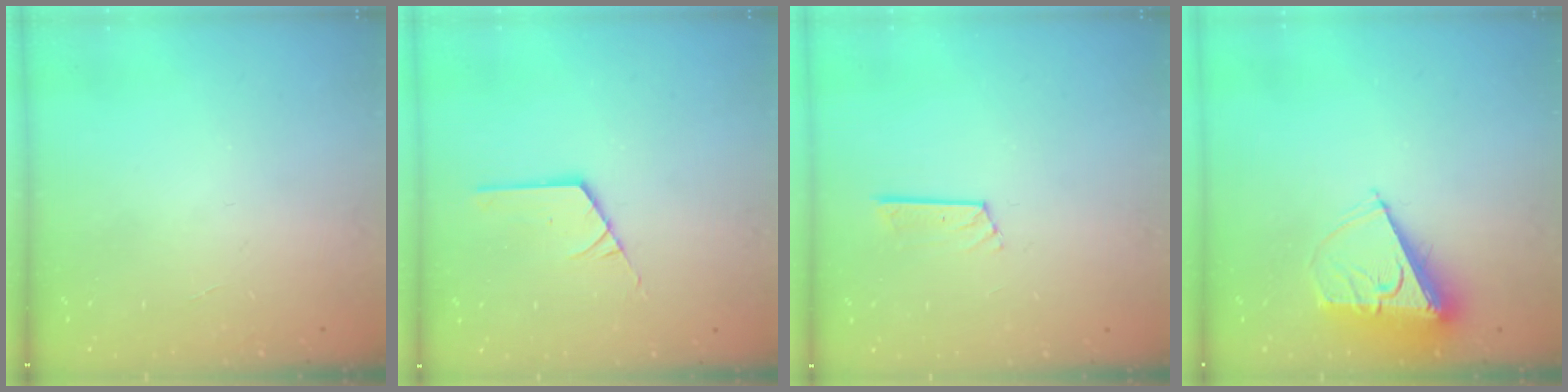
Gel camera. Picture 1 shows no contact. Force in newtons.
{"total": 2.2, "press": 2.2, "slide": 0.1}
{"total": 6.4, "press": 6.4, "slide": 0.2}
{"total": 8.2, "press": 8.2, "slide": 0.5}